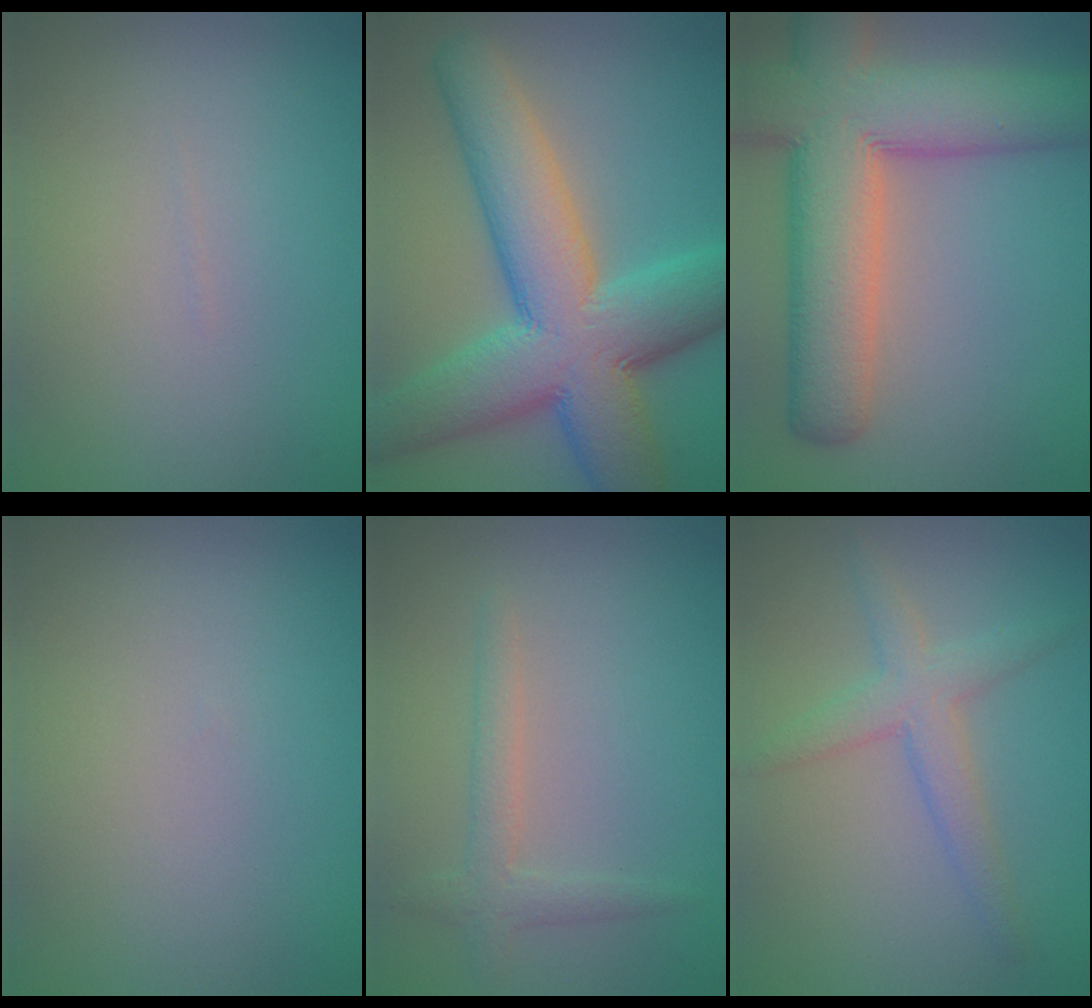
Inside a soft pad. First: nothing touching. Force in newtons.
{"total": 12.2, "press": 12.2, "slide": 0.5}
{"total": 11.7, "press": 11.7, "slide": 0.7}
{"total": 0.0}
{"total": 2.0, "press": 2.0, "slide": 0.0}
{"total": 3.0, "press": 3.0, "slide": 0.1}